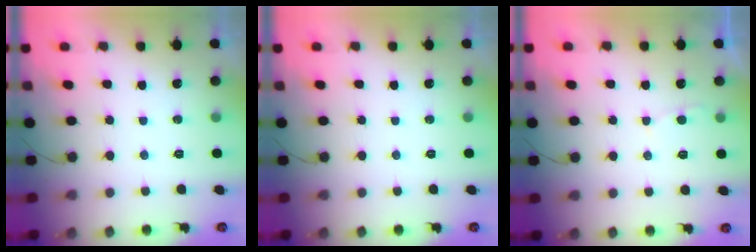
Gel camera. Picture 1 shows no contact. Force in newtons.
{"total": 0.0}
{"total": 2.5, "press": 2.5, "slide": 0.4}